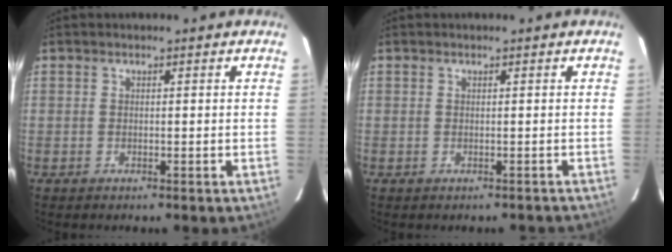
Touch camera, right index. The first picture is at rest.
{"total": 1.5, "force": [-1.3, 0.7, 0.2], "torque": [0.006, -0.001, -0.016]}